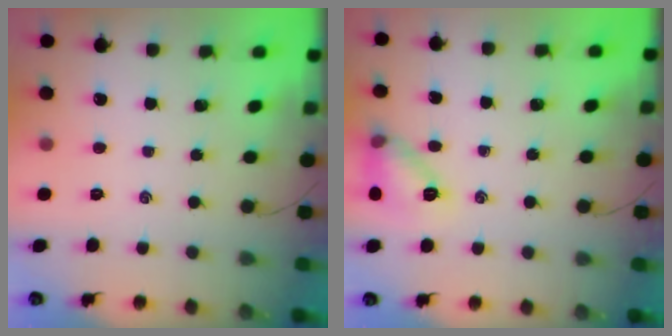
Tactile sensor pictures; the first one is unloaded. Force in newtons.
{"total": 10.9, "press": 10.9, "slide": 0.5}